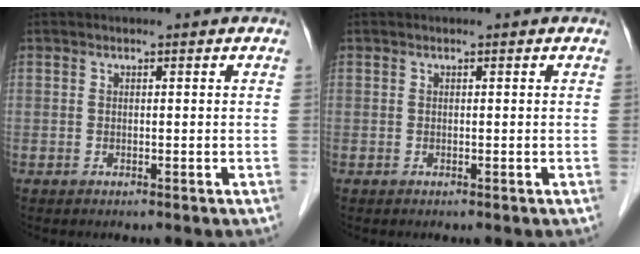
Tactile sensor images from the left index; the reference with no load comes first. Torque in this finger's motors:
{"motor_torque": [-0.03, 0.02, 0.01, -0.01]}